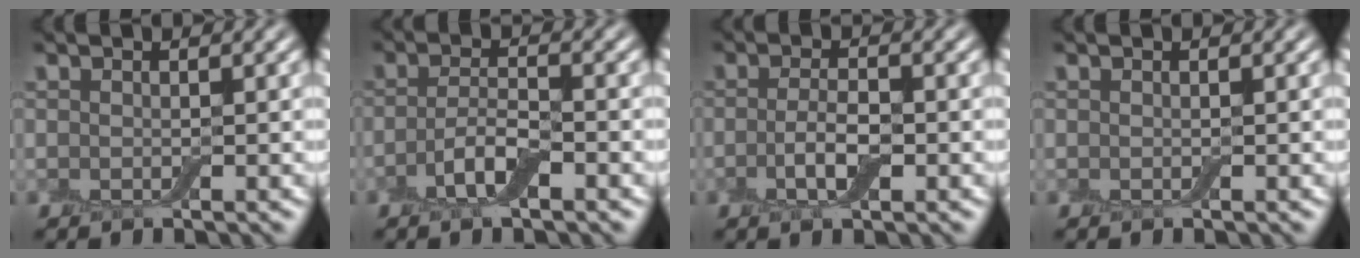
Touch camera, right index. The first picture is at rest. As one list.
[{"total": 3.0, "force": [-1.3, 1.0, 2.6], "torque": [-0.054, 0.003, -0.032]}, {"total": 2.8, "force": [-0.7, 1.0, 2.5], "torque": [-0.053, -0.002, -0.016]}, {"total": 0.0}]